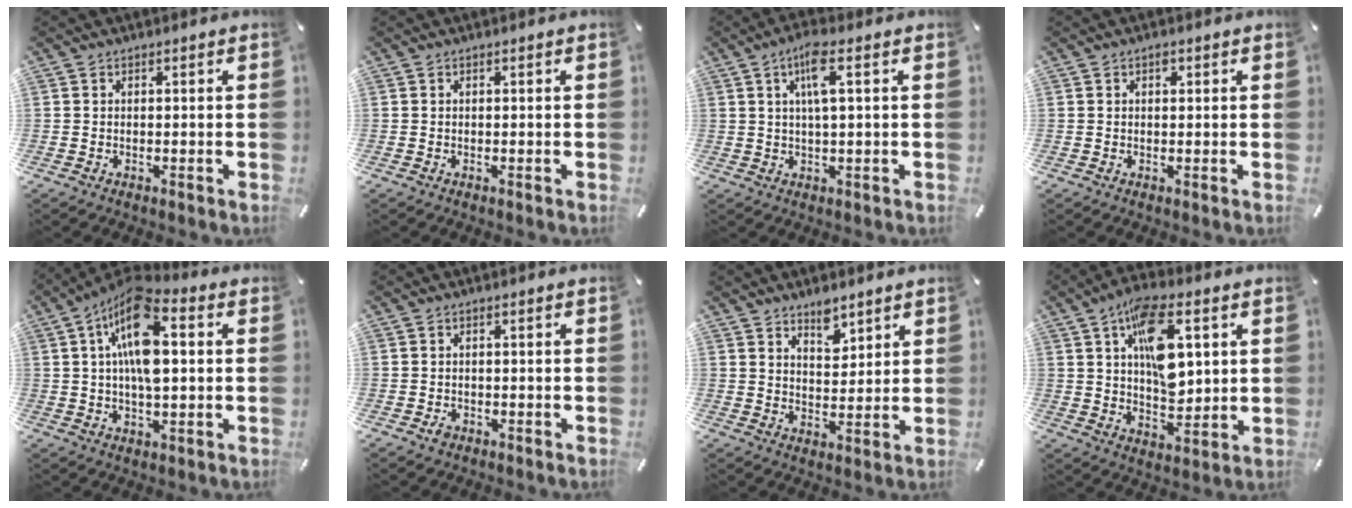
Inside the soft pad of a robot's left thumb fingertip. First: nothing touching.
{"total": 0.0}
{"total": 6.5, "force": [2.2, 1.4, 6.0], "torque": [-0.124, 0.006, 0.035]}
{"total": 1.0, "force": [0.4, 0.6, 0.6], "torque": [-0.007, 0.000, 0.006]}
{"total": 14.7, "force": [3.2, 6.9, 12.6], "torque": [-0.251, -0.005, 0.051]}
{"total": 1.3, "force": [-0.7, 1.0, 0.5], "torque": [-0.012, 0.004, -0.014]}
{"total": 5.6, "force": [4.6, 2.9, 1.6], "torque": [-0.006, -0.032, 0.078]}
{"total": 15.5, "force": [5.0, 8.7, 11.8], "torque": [-0.189, -0.006, 0.089]}